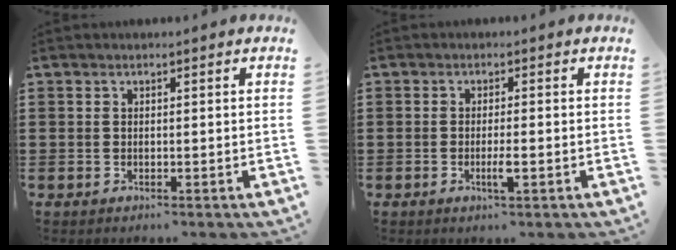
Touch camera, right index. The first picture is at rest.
{"total": 2.6, "force": [-0.9, 0.1, 2.4], "torque": [-0.048, -0.005, -0.019]}